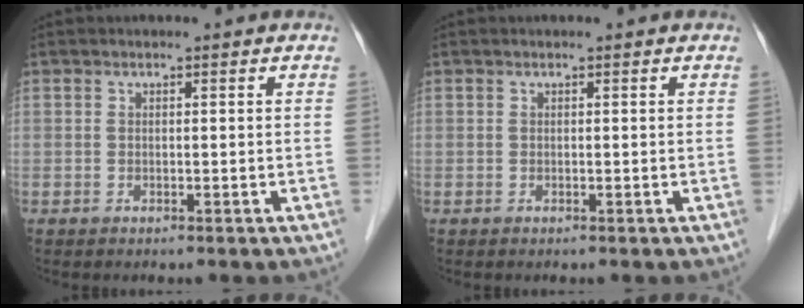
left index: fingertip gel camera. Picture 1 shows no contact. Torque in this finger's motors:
{"motor_torque": [-0.04, 0.12, 0.00, 0.00]}